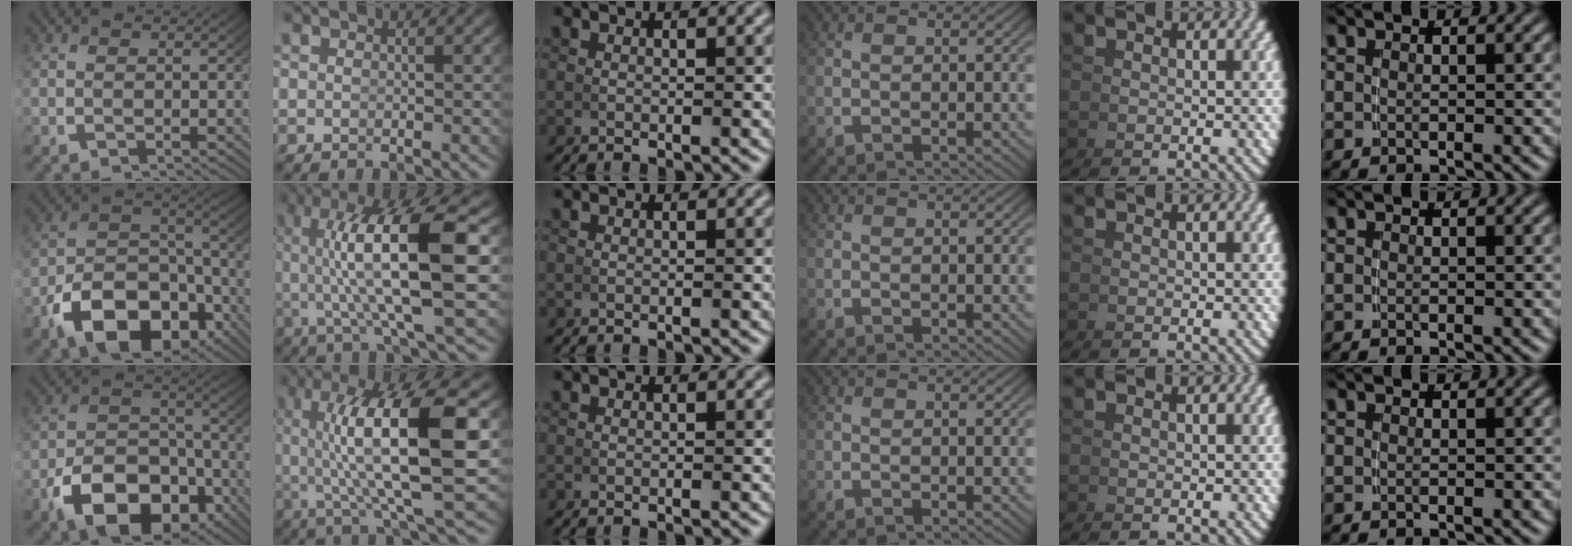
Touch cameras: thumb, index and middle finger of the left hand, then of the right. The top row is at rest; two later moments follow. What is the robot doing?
{"motion": "grasp_and_lifting", "object": "coin"}